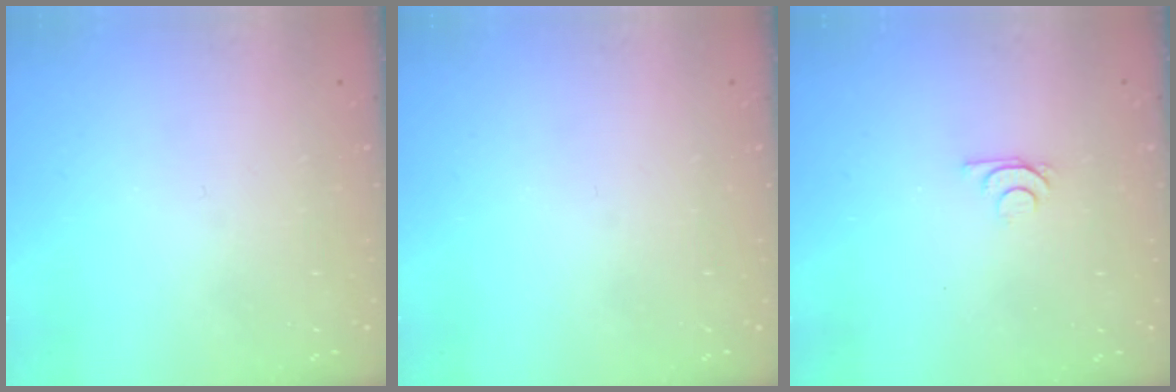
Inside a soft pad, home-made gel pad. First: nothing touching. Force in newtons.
{"total": 0.0}
{"total": 5.1, "press": 5.0, "slide": 0.9}